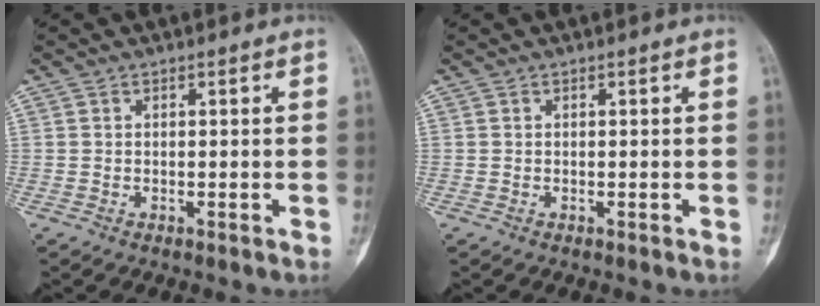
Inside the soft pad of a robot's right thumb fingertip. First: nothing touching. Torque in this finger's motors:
{"motor_torque": [0.10, 0.10, 0.04, -0.04, 0.05]}